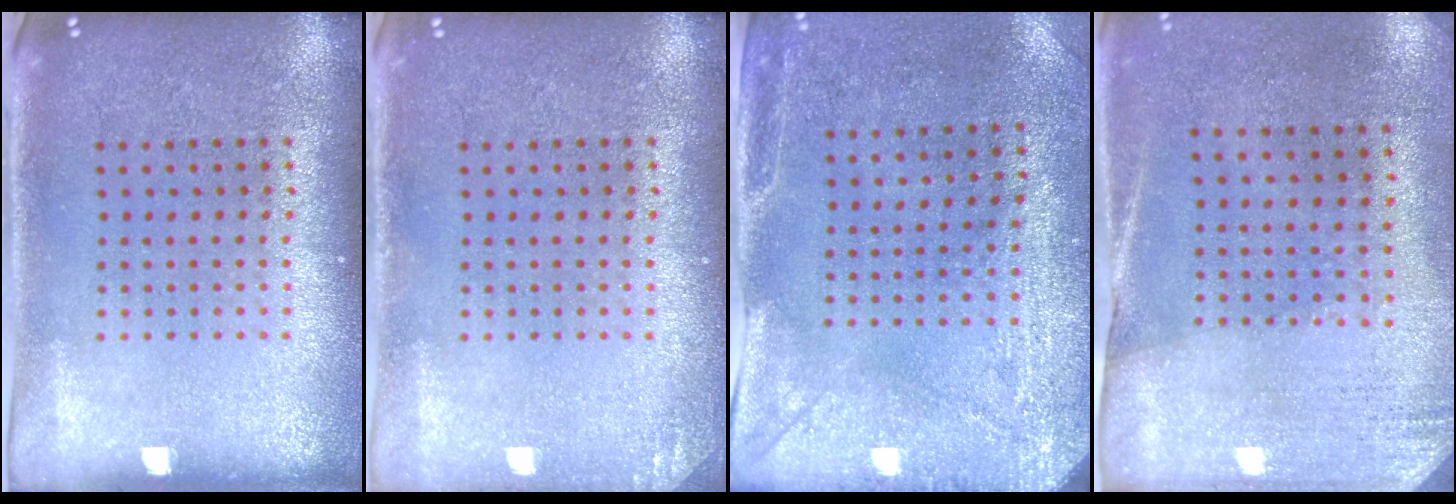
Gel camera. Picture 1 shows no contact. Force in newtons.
{"total": 1.0, "press": 1.0, "slide": 0.1}
{"total": 2.9, "press": 2.3, "slide": 1.8}
{"total": 2.6, "press": 2.3, "slide": 1.3}